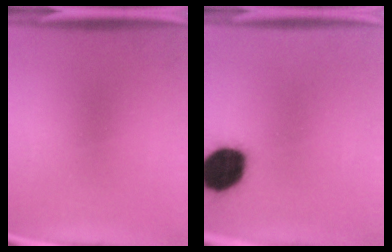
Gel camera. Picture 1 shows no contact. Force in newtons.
{"total": 15.8}